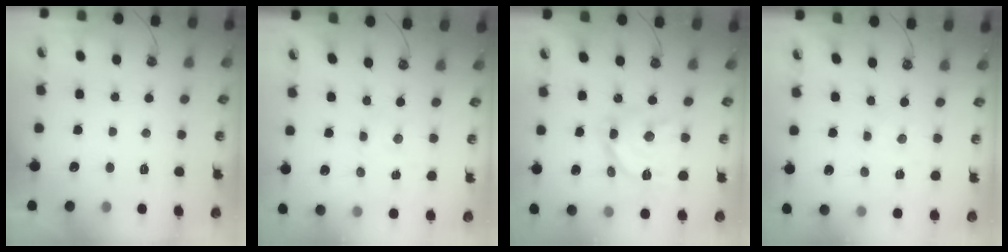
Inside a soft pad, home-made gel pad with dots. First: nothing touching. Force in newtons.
{"total": 1.0, "press": 1.0, "slide": 0.2}
{"total": 15.1, "press": 15.0, "slide": 1.2}
{"total": 0.0}